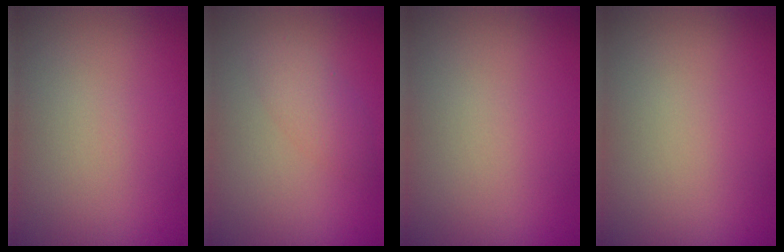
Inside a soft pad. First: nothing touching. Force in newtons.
{"total": 2.2, "press": 2.2, "slide": 0.1}
{"total": 0.0}
{"total": 0.0}